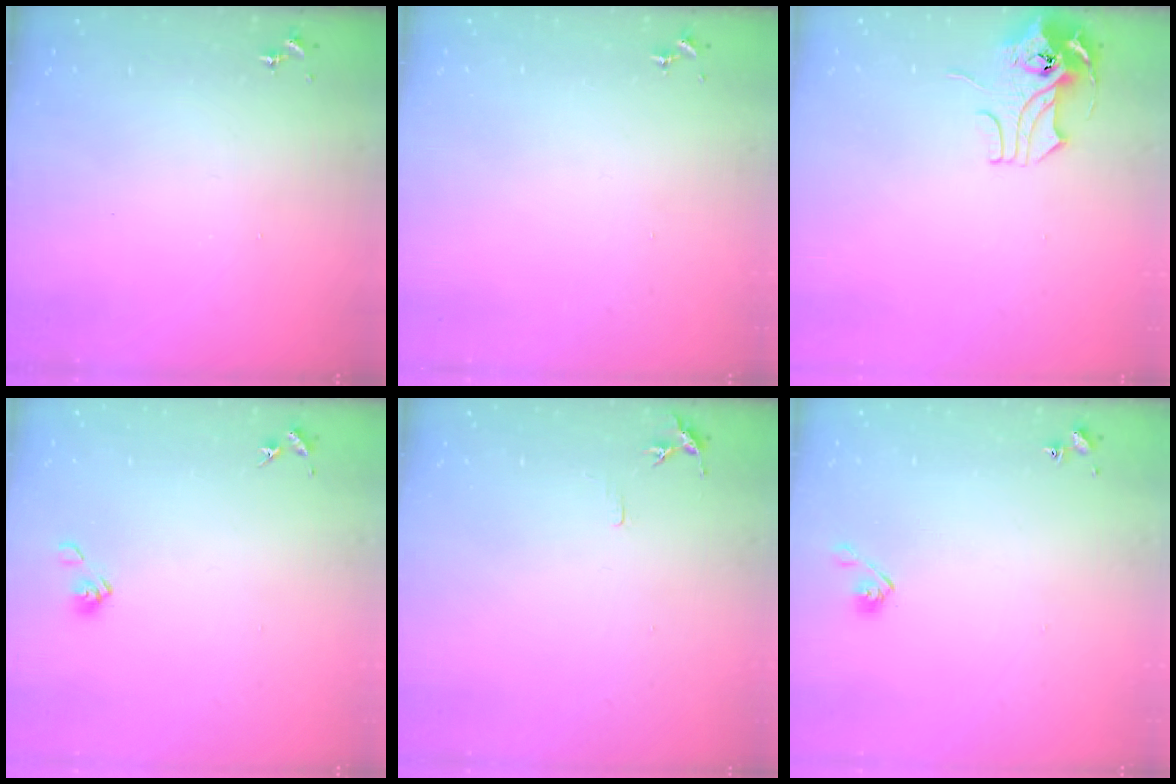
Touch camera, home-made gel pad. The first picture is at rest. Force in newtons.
{"total": 0.0}
{"total": 10.2, "press": 10.2, "slide": 1.1}
{"total": 4.4, "press": 3.8, "slide": 2.2}
{"total": 5.0, "press": 4.9, "slide": 0.5}
{"total": 5.2, "press": 5.1, "slide": 0.6}